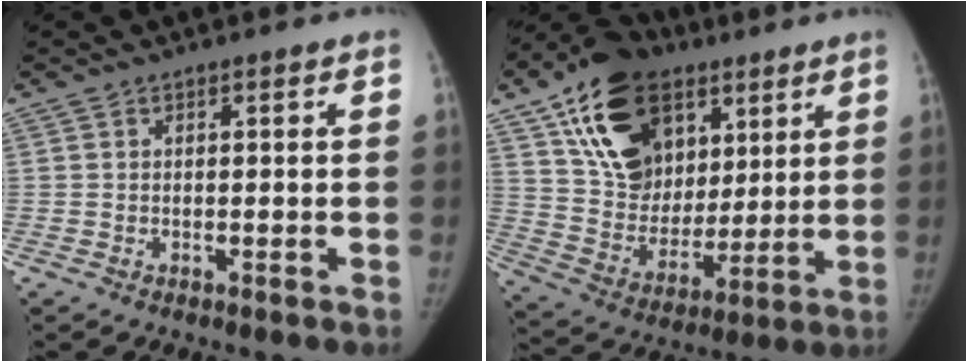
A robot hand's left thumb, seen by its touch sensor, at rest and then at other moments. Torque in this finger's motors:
{"motor_torque": [0.86, 0.80, 1.62, -1.15, 0.09]}